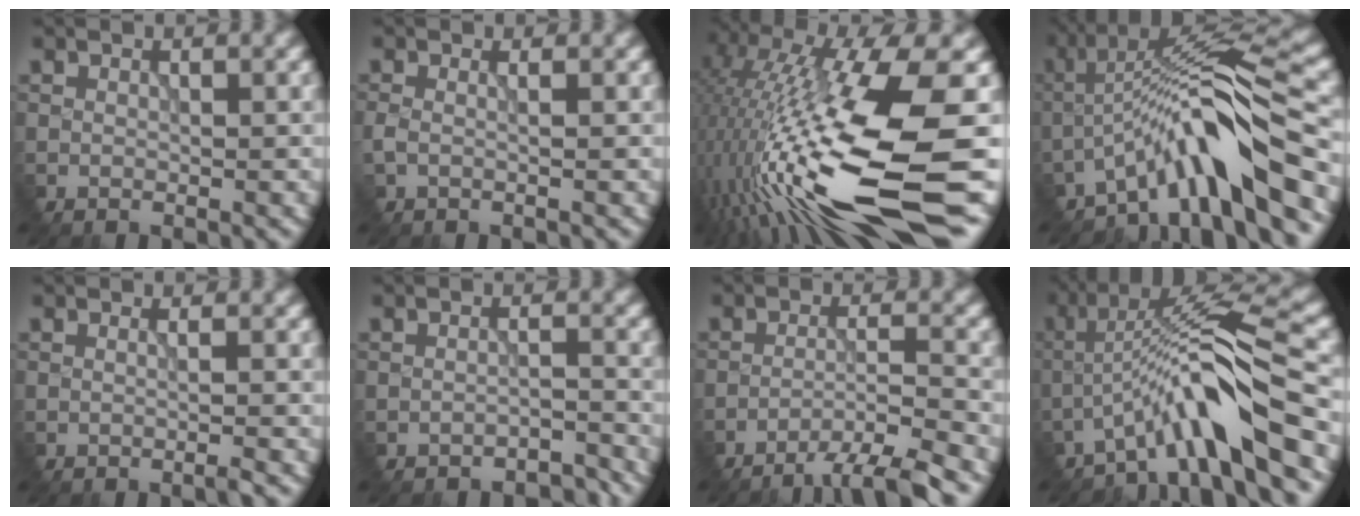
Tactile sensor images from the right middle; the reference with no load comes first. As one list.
[{"total": 1.2, "force": [0.0, 0.5, 1.1], "torque": [-0.021, 0.003, -0.001]}, {"total": 18.2, "force": [-4.5, 4.3, 17.0], "torque": [-0.350, -0.005, -0.073]}, {"total": 8.9, "force": [-5.4, 1.1, 7.0], "torque": [-0.114, 0.021, -0.098]}, {"total": 1.1, "force": [-0.2, 0.3, 1.0], "torque": [-0.015, 0.002, -0.011]}, {"total": 2.0, "force": [-1.9, 0.3, 0.5], "torque": [-0.005, 0.005, -0.033]}, {"total": 5.5, "force": [-4.2, 0.5, 3.5], "torque": [-0.050, 0.003, -0.074]}, {"total": 8.2, "force": [-4.8, 0.8, 6.6], "torque": [-0.113, 0.022, -0.089]}]